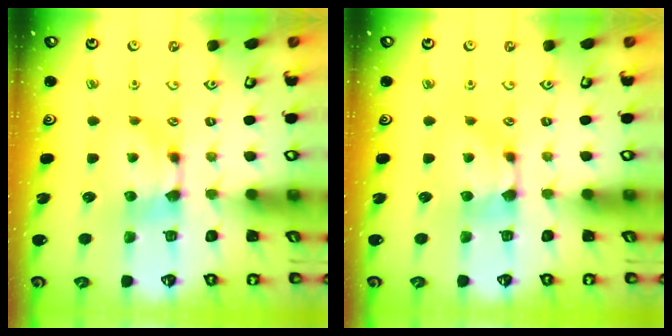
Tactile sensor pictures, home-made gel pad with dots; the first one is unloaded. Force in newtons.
{"total": 0.5, "press": 0.4, "slide": 0.3}